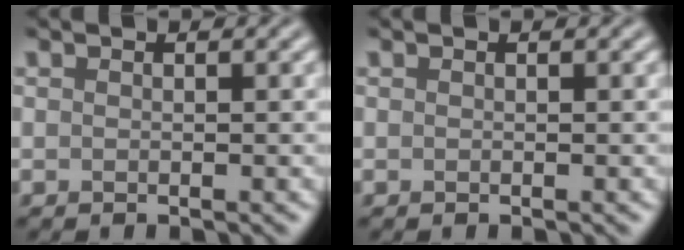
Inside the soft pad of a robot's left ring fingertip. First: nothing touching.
{"total": 0.0}